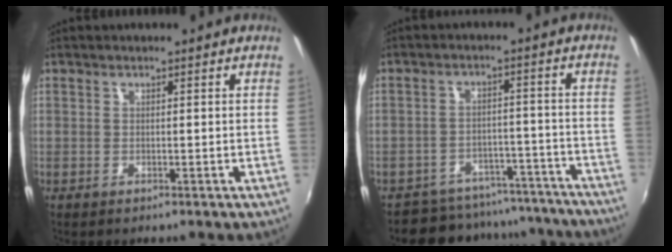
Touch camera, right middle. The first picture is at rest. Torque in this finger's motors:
{"motor_torque": [0.77, -1.37, 0.08, 0.05]}